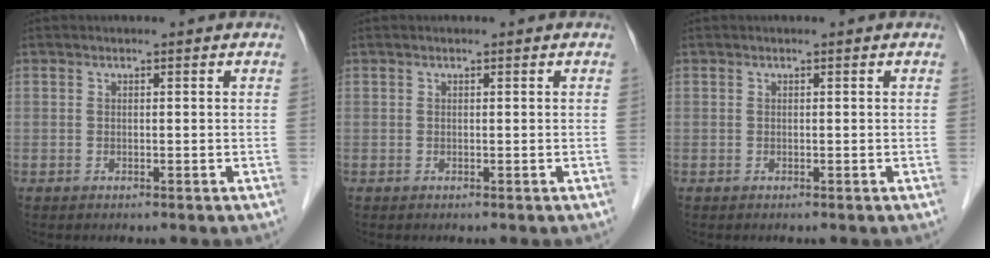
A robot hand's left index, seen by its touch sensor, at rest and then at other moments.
{"total": 0.0}
{"total": 0.0}